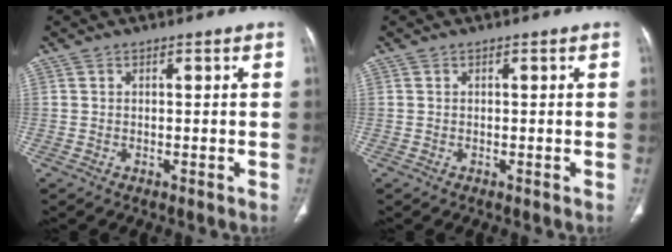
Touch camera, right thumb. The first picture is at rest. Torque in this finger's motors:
{"motor_torque": [0.13, 0.56, 0.19, -0.21, 0.02]}